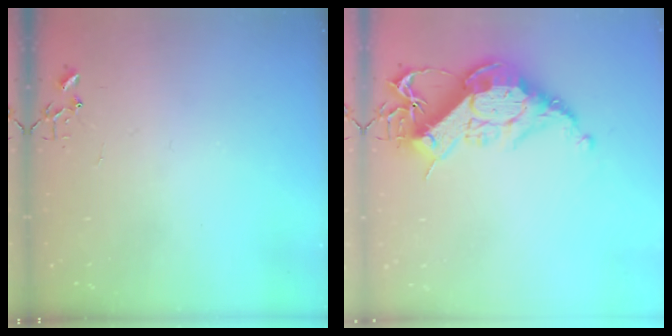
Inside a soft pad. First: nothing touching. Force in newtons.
{"total": 18.5, "press": 18.4, "slide": 1.5}